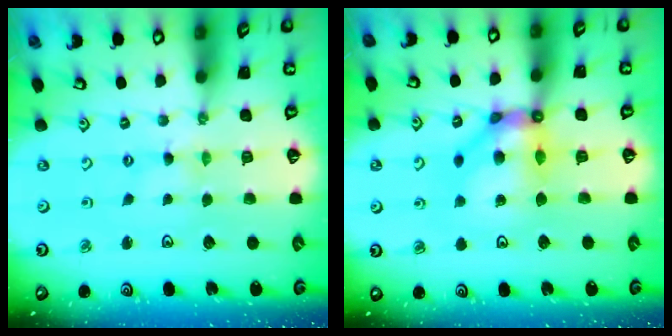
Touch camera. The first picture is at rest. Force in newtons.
{"total": 12.2, "press": 12.1, "slide": 1.5}